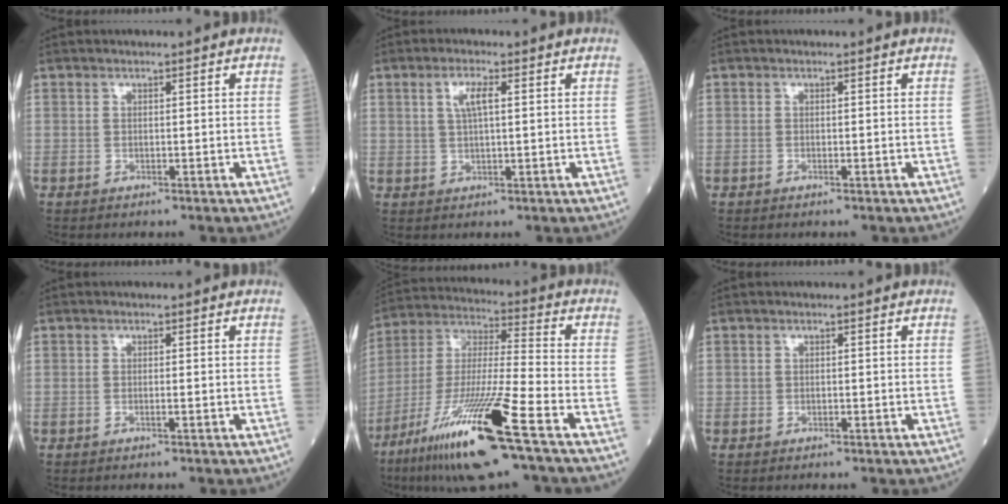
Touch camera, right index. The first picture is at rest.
{"total": 3.4, "force": [1.1, 0.6, 3.2], "torque": [-0.064, 0.005, 0.022]}
{"total": 0.0}
{"total": 0.6, "force": [-0.3, -0.1, 0.6], "torque": [-0.010, 0.000, -0.005]}
{"total": 20.1, "force": [-11.2, 0.4, 16.7], "torque": [-0.337, -0.048, -0.210]}
{"total": 0.0}